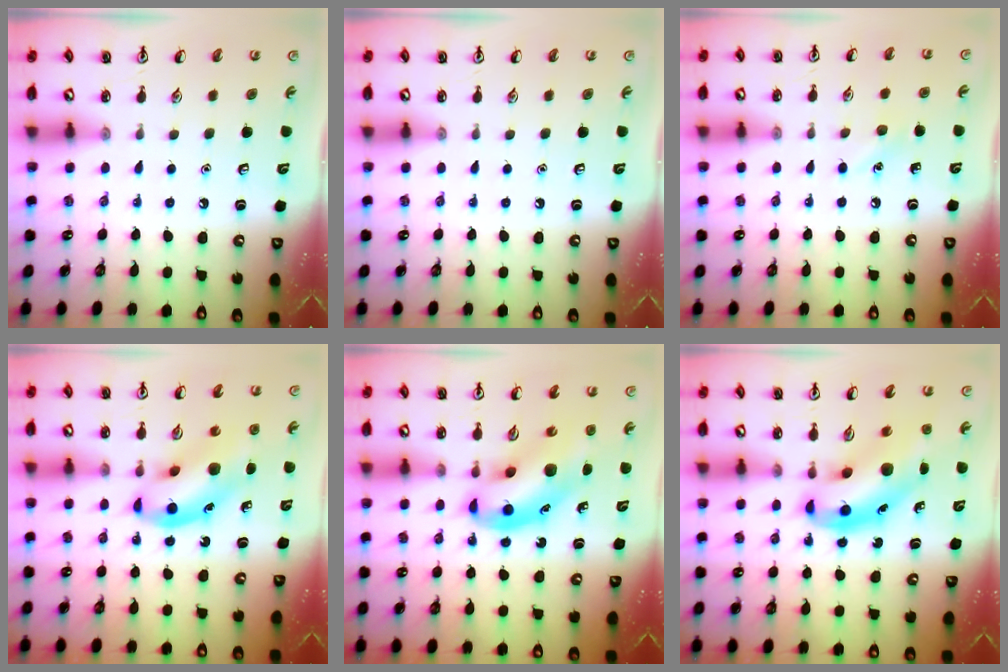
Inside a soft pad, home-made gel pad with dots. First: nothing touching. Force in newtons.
{"total": 0.0}
{"total": 6.3, "press": 6.0, "slide": 1.9}
{"total": 10.7, "press": 10.3, "slide": 3.0}
{"total": 11.1, "press": 10.6, "slide": 3.1}
{"total": 9.5, "press": 9.2, "slide": 2.4}